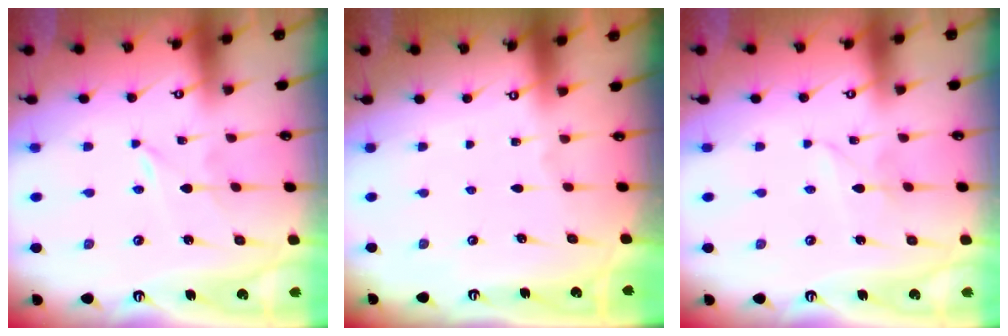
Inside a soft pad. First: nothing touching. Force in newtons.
{"total": 0.0}
{"total": 2.7, "press": 2.7, "slide": 0.3}